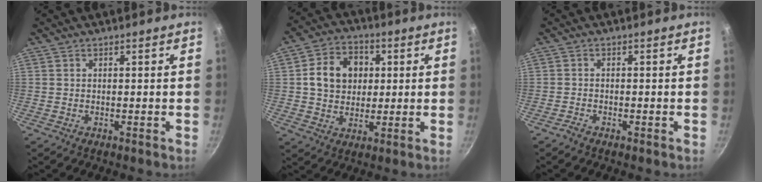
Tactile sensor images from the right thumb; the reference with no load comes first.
{"total": 10.9, "force": [1.9, 9.0, 5.9], "torque": [-0.074, 0.012, 0.024]}
{"total": 1.1, "force": [-1.0, 0.2, 0.3], "torque": [-0.017, 0.010, -0.022]}